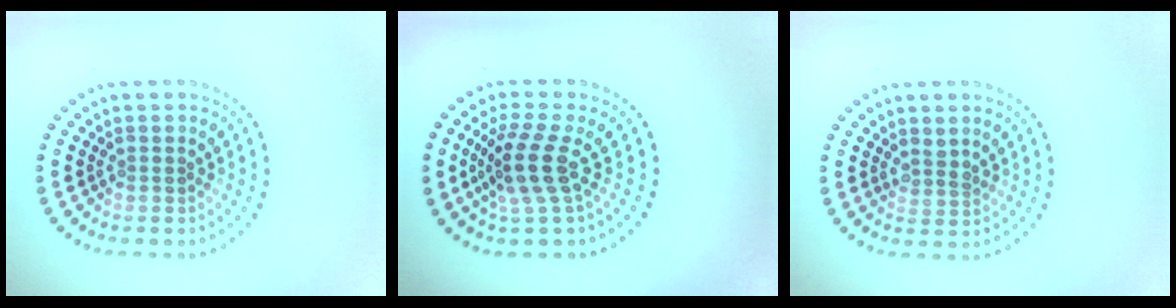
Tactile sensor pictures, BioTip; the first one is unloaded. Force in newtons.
{"total": 3.9, "press": 2.9, "slide": 2.5}
{"total": 1.3, "press": 1.0, "slide": 0.9}